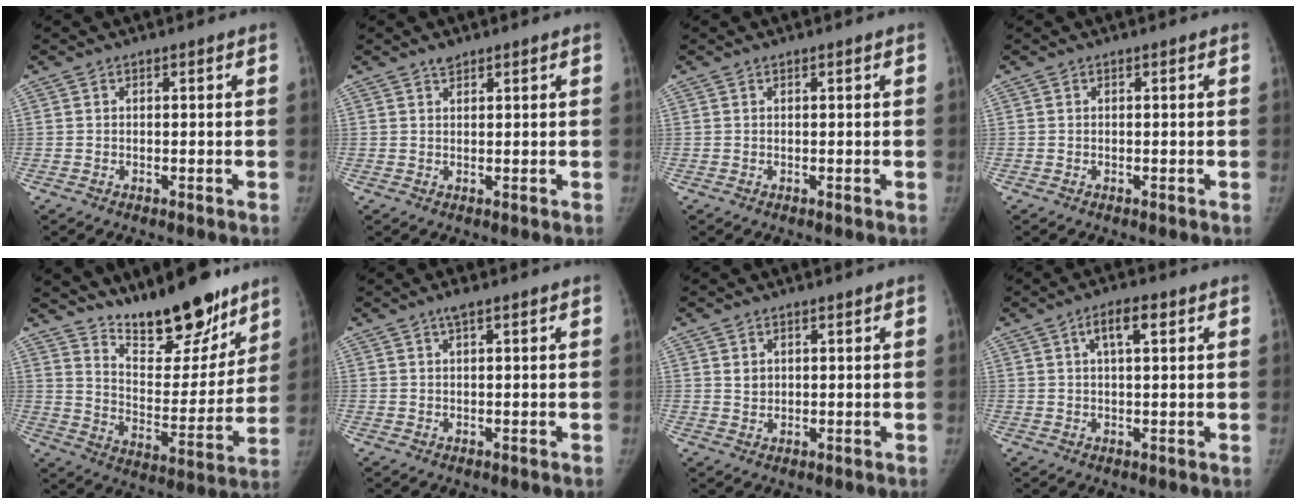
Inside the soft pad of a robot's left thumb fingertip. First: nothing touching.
{"total": 1.4, "force": [1.1, 0.6, 0.4], "torque": [0.004, -0.008, 0.018]}
{"total": 0.0}
{"total": 0.0}
{"total": 19.8, "force": [15.5, 6.9, 10.3], "torque": [-0.100, -0.105, 0.248]}
{"total": 1.7, "force": [1.1, 0.3, 1.3], "torque": [-0.021, 0.003, 0.020]}
{"total": 1.9, "force": [1.1, 1.4, 0.6], "torque": [0.007, -0.008, 0.021]}
{"total": 4.8, "force": [2.1, 1.8, 4.0], "torque": [-0.061, 0.004, 0.033]}